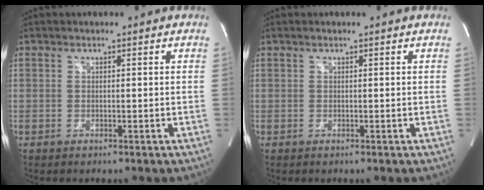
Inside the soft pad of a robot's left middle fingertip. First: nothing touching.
{"total": 0.0}